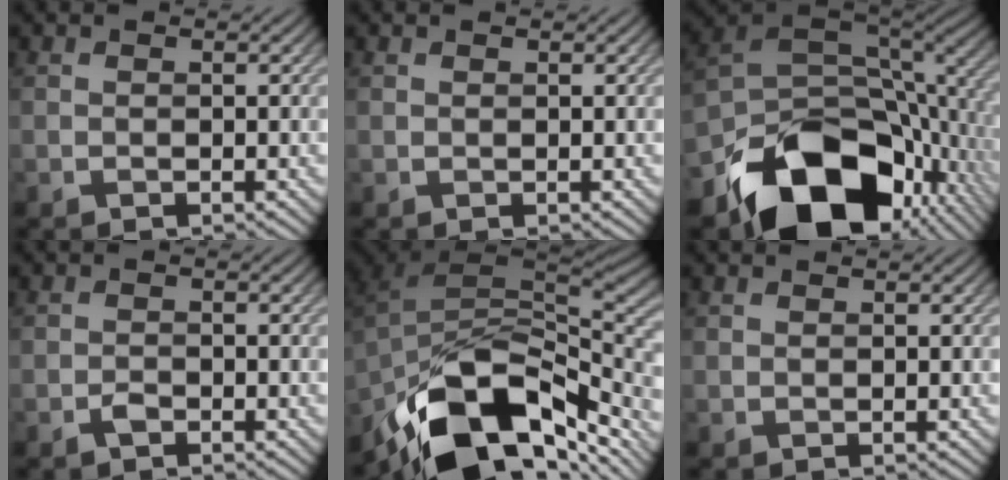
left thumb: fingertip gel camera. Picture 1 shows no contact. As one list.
[{"total": 0.0}, {"total": 17.2, "force": [-9.1, 10.5, 10.2], "torque": [-0.182, -0.046, -0.132]}, {"total": 1.1, "force": [-0.8, 0.6, 0.6], "torque": [-0.009, 0.002, -0.017]}, {"total": 16.2, "force": [-9.6, 8.3, 10.1], "torque": [-0.207, -0.016, -0.160]}, {"total": 0.0}]